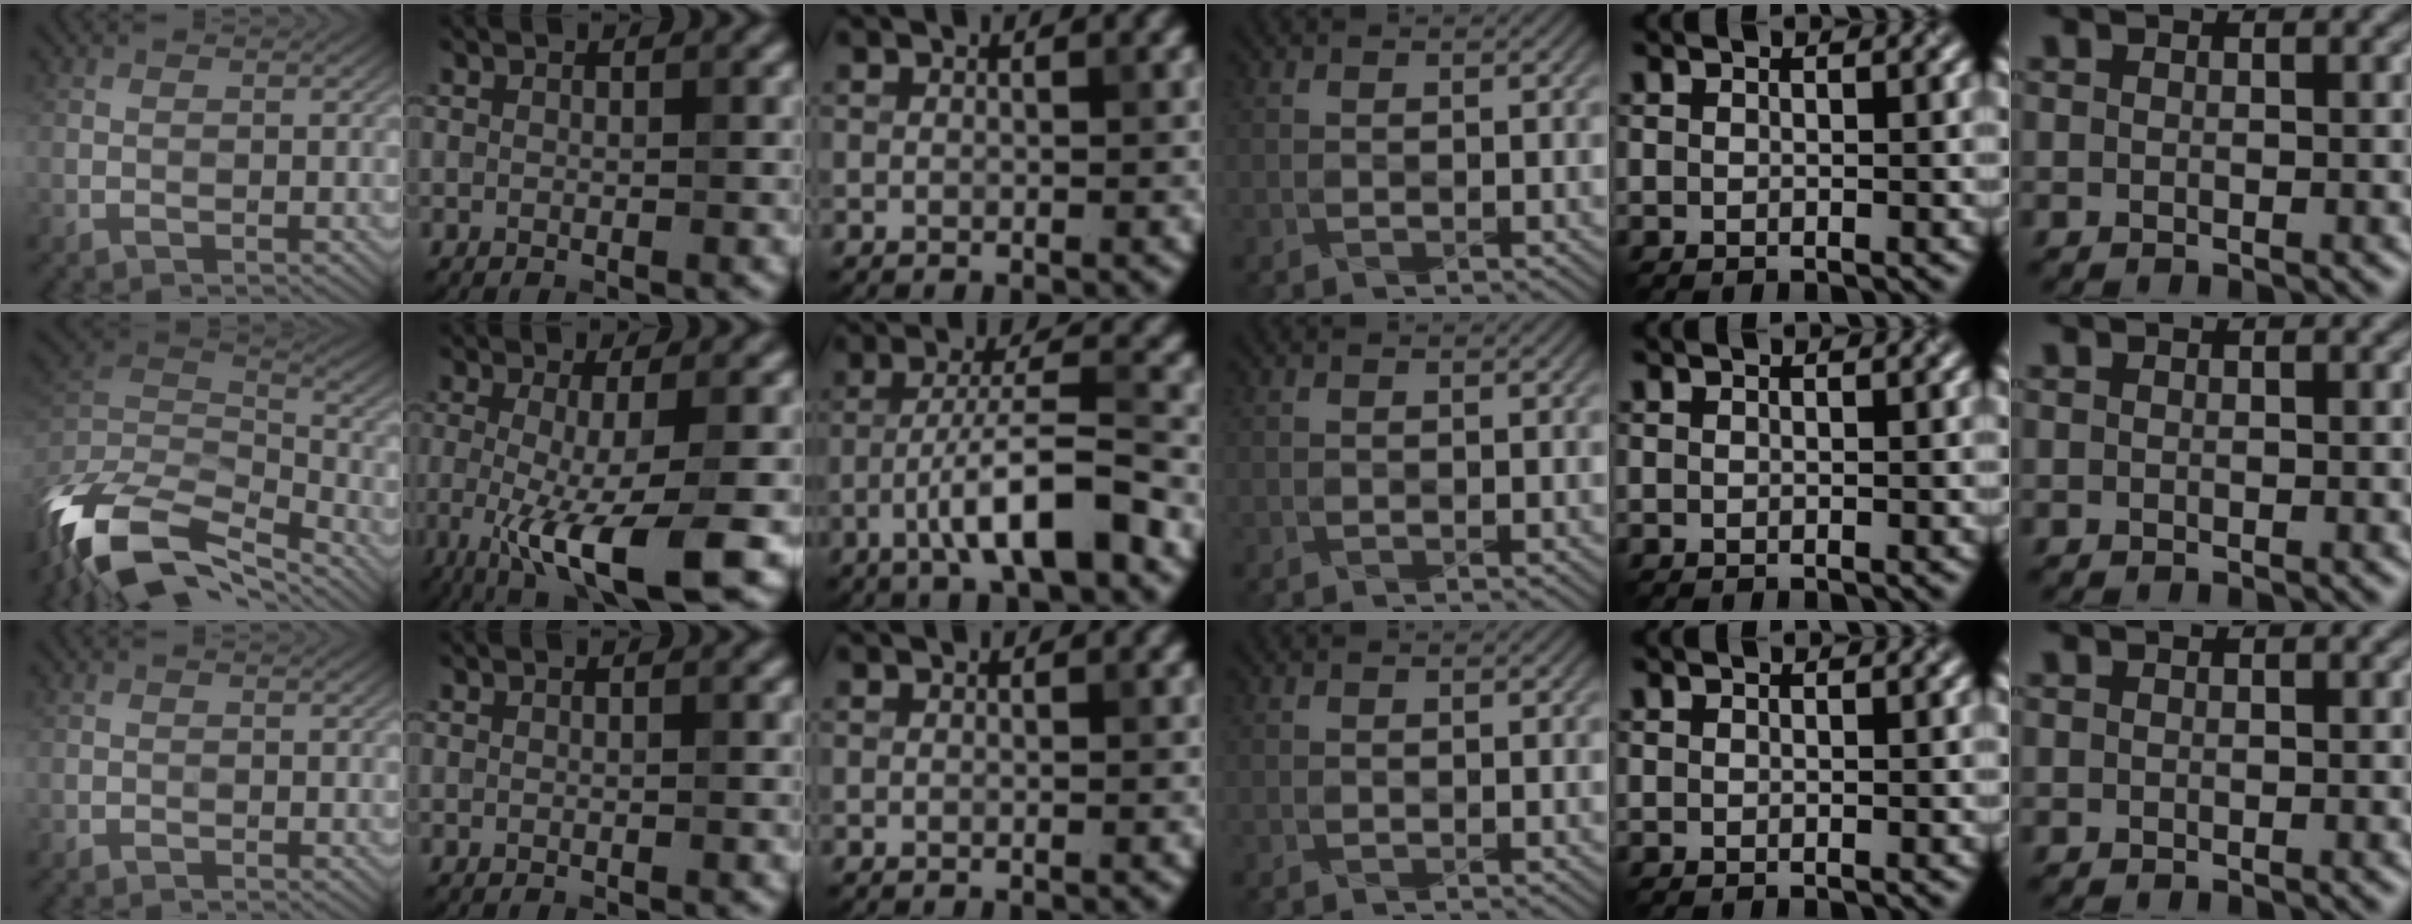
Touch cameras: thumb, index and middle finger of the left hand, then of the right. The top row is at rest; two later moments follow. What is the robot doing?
{"motion": "wrap", "object": "tissue paper"}